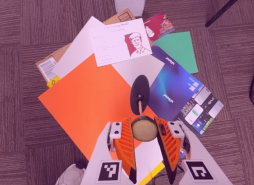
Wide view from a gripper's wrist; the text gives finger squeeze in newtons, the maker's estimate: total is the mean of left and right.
{"total": 8.0, "left": 8.0, "right": 8.0}